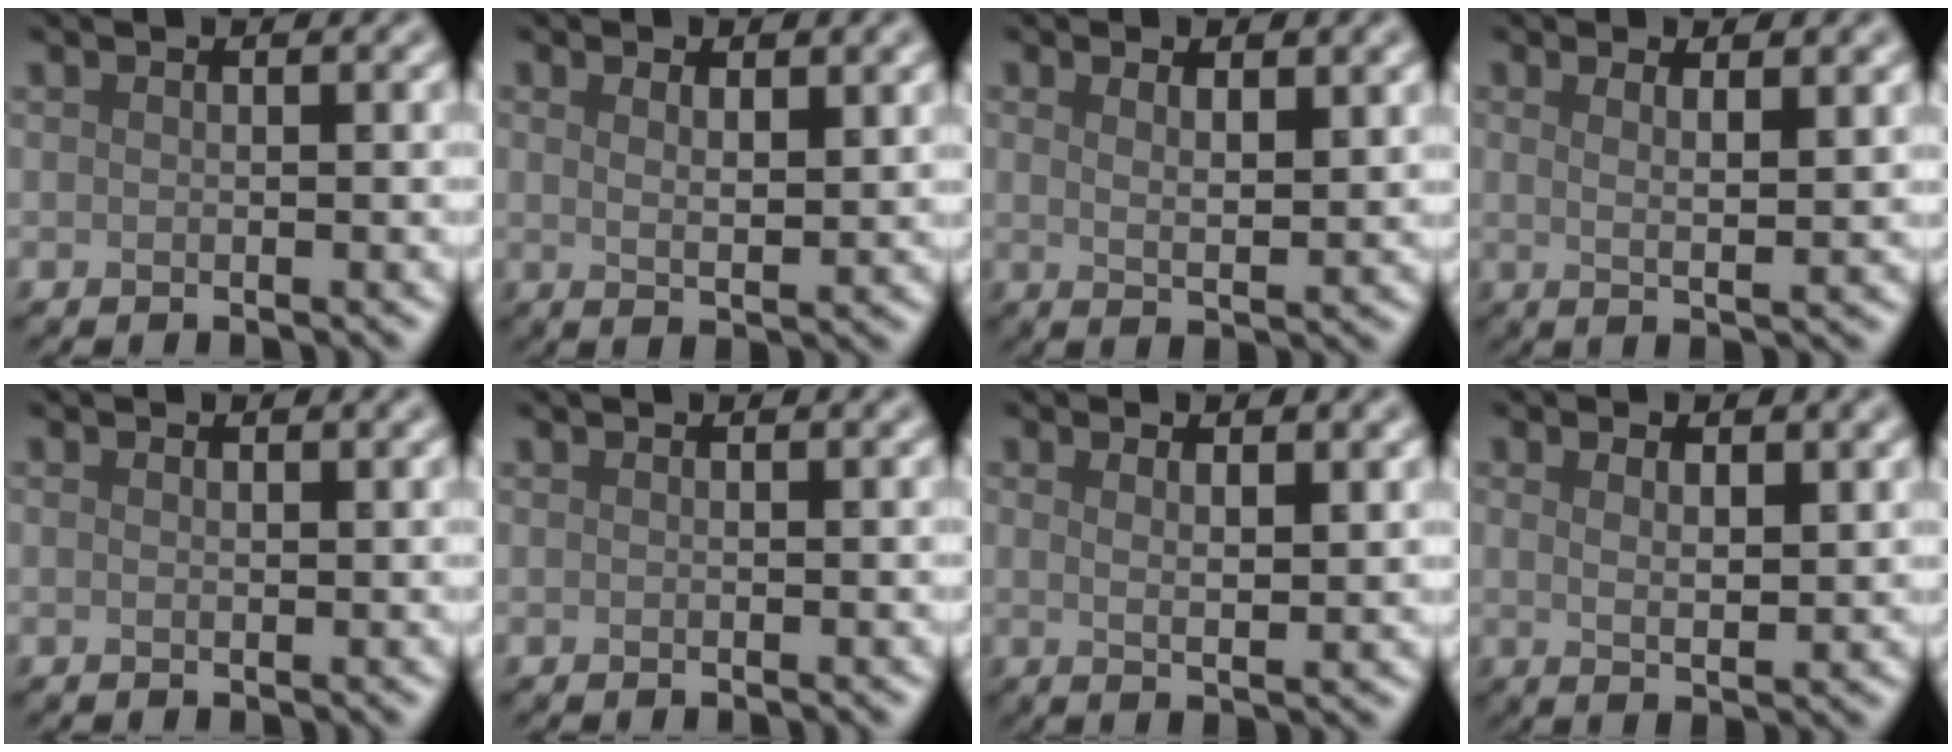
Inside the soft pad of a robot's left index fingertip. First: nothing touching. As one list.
[{"total": 2.9, "force": [1.4, 0.8, 2.4], "torque": [-0.035, -0.003, 0.022]}, {"total": 3.1, "force": [1.5, 0.9, 2.6], "torque": [-0.037, -0.004, 0.025]}, {"total": 3.8, "force": [1.5, 1.0, 3.3], "torque": [-0.042, 0.002, 0.009]}, {"total": 0.6, "force": [0.3, 0.3, 0.4], "torque": [-0.008, 0.000, 0.005]}, {"total": 0.0}, {"total": 3.6, "force": [1.4, 0.9, 3.2], "torque": [-0.040, -0.001, 0.017]}, {"total": 3.2, "force": [1.4, 1.0, 2.8], "torque": [-0.044, -0.001, 0.021]}]